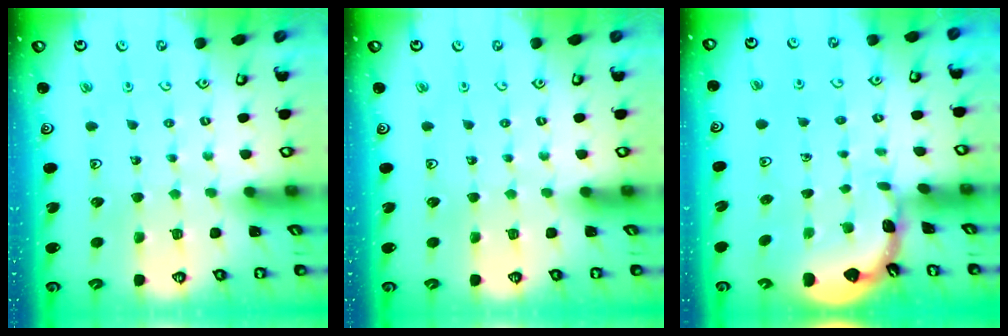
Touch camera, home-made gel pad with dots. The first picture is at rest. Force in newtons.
{"total": 0.0}
{"total": 1.6, "press": 1.5, "slide": 0.1}